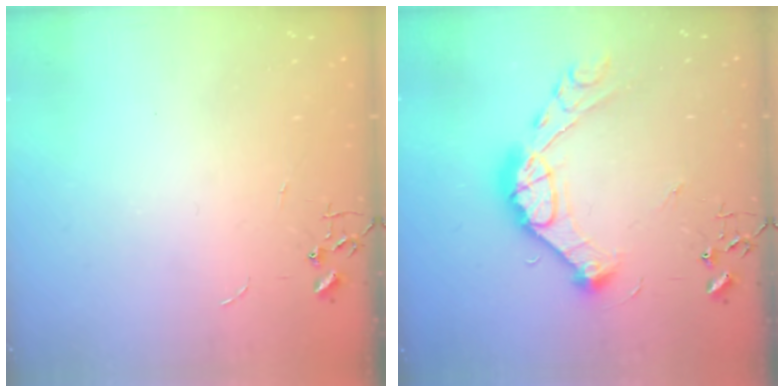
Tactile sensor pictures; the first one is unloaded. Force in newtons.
{"total": 15.3, "press": 15.2, "slide": 1.5}